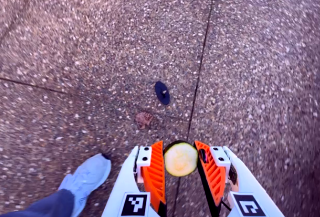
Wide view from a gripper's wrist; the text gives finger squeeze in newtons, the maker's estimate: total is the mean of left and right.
{"total": 10.4, "left": 10.5, "right": 10.3}